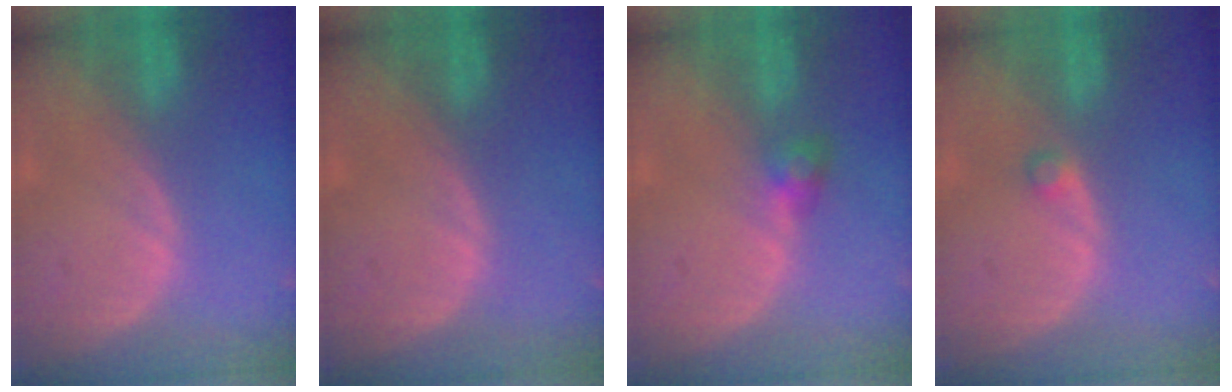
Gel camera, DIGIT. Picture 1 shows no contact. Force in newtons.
{"total": 0.0}
{"total": 2.5, "press": 2.5, "slide": 0.5}
{"total": 1.2, "press": 1.2, "slide": 0.2}